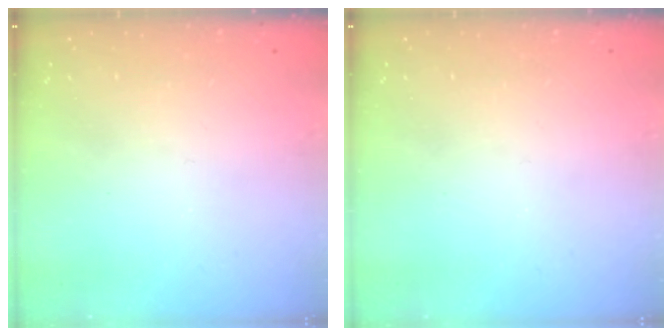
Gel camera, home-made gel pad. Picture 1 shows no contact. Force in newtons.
{"total": 0.0}